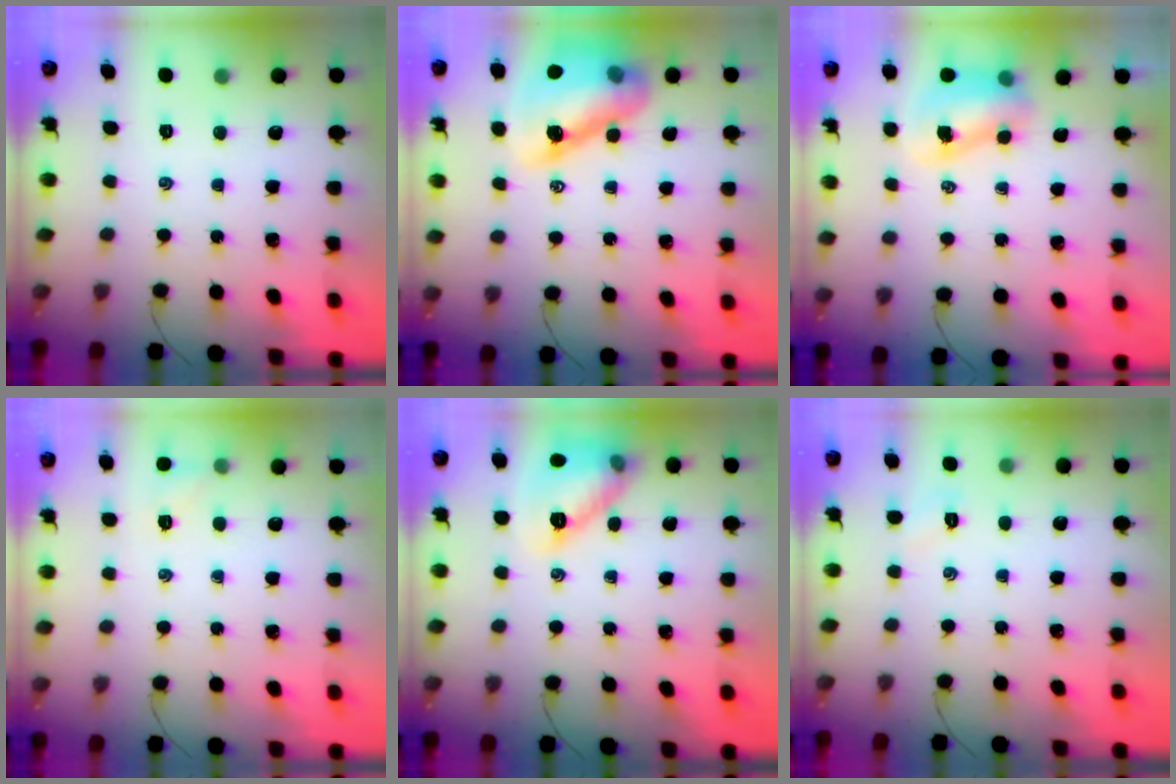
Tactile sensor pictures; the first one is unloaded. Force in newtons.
{"total": 14.8, "press": 14.2, "slide": 4.1}
{"total": 8.2, "press": 8.1, "slide": 1.0}
{"total": 5.5, "press": 5.3, "slide": 1.5}
{"total": 12.9, "press": 12.9, "slide": 0.3}
{"total": 2.7, "press": 2.6, "slide": 0.7}